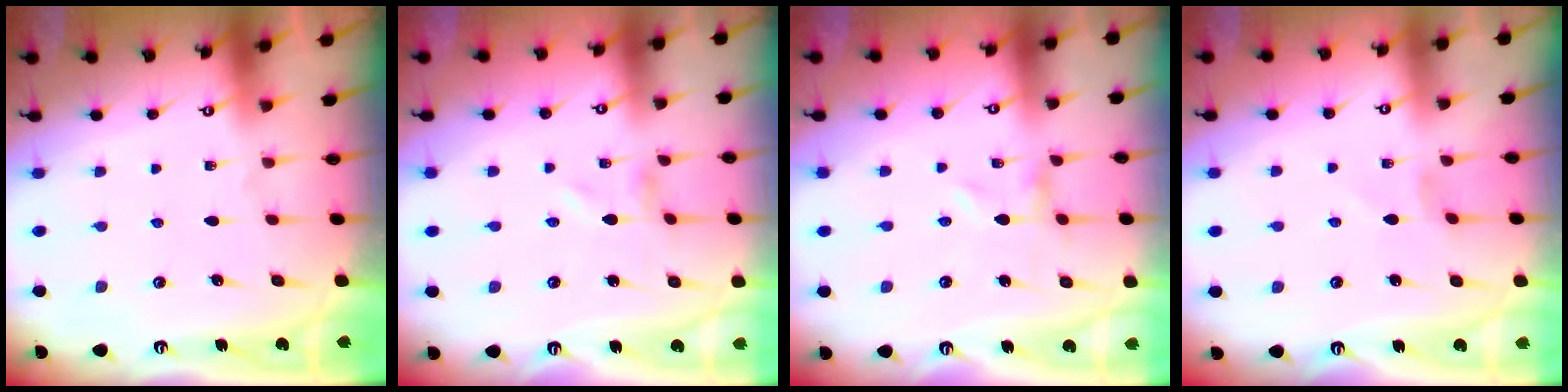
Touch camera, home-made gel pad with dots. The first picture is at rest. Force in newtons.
{"total": 1.1, "press": 1.1, "slide": 0.2}
{"total": 0.0}
{"total": 1.9, "press": 1.9, "slide": 0.4}